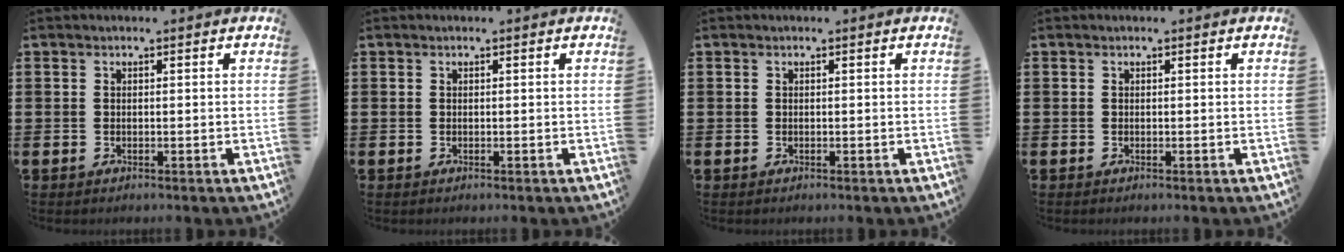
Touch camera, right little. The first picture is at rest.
{"total": 0.0}
{"total": 0.0}
{"total": 0.0}